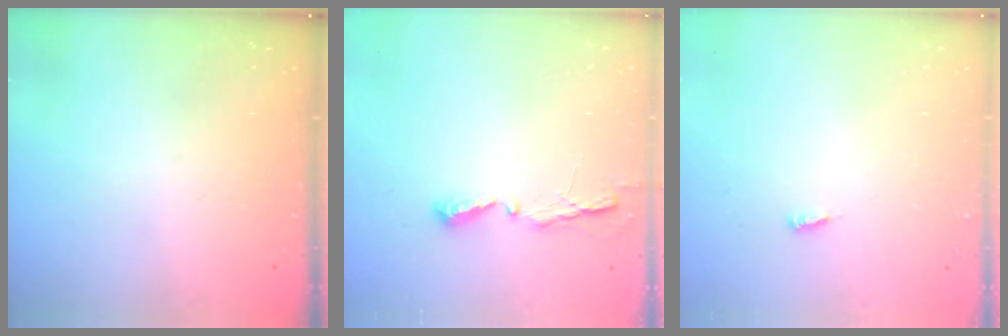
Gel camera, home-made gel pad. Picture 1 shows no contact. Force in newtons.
{"total": 4.5, "press": 4.5, "slide": 0.4}
{"total": 2.6, "press": 2.6, "slide": 0.3}